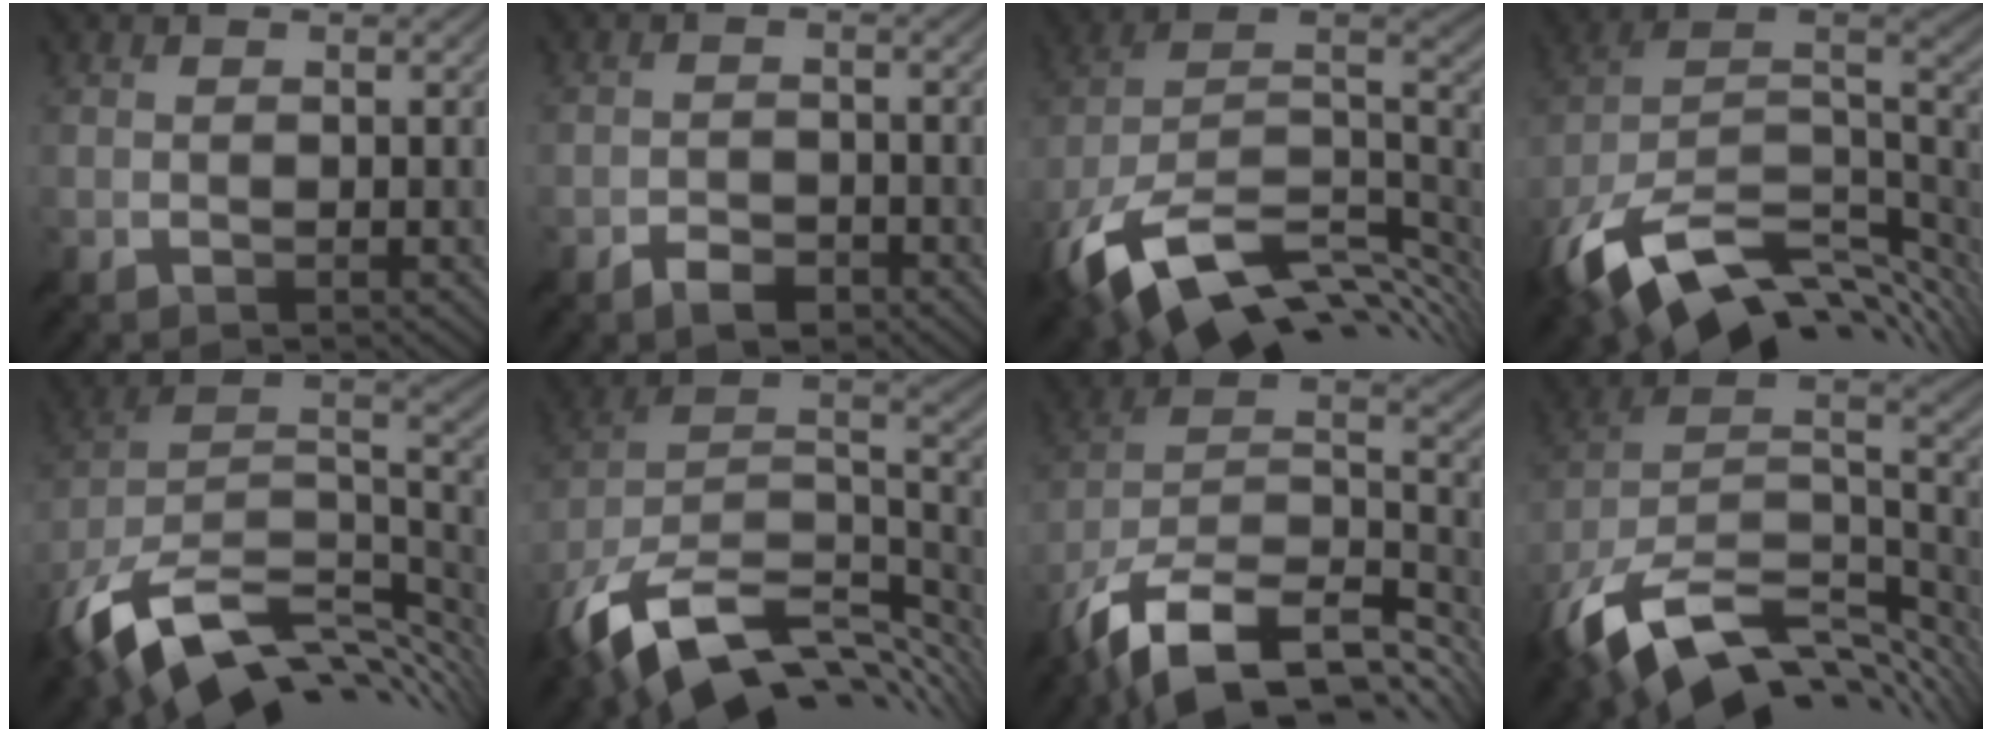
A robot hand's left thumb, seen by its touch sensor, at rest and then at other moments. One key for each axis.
{"total": 2.6, "fx": -2.1, "fy": 1.1, "fz": 1.1, "tx": -0.019, "ty": -0.002, "tz": -0.038}
{"total": 17.2, "fx": -7.8, "fy": 9.3, "fz": 12.3, "tx": -0.275, "ty": -0.020, "tz": -0.131}
{"total": 15.9, "fx": -7.0, "fy": 8.4, "fz": 11.6, "tx": -0.260, "ty": -0.015, "tz": -0.118}
{"total": 15.7, "fx": -6.6, "fy": 8.6, "fz": 11.3, "tx": -0.253, "ty": -0.013, "tz": -0.111}
{"total": 16.0, "fx": -7.6, "fy": 8.6, "fz": 11.1, "tx": -0.259, "ty": -0.022, "tz": -0.125}
{"total": 17.1, "fx": -10.9, "fy": 8.1, "fz": 10.4, "tx": -0.245, "ty": -0.034, "tz": -0.173}
{"total": 16.1, "fx": -8.2, "fy": 8.4, "fz": 11.0, "tx": -0.259, "ty": -0.025, "tz": -0.131}